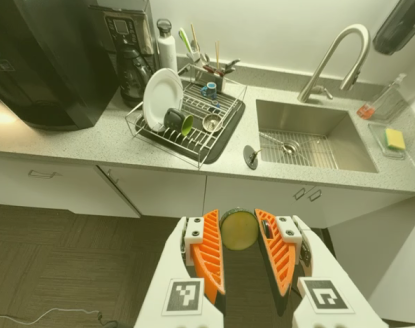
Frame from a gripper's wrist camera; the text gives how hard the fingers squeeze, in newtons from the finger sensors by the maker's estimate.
{"total": 8.3, "left": 8.6, "right": 8.1}